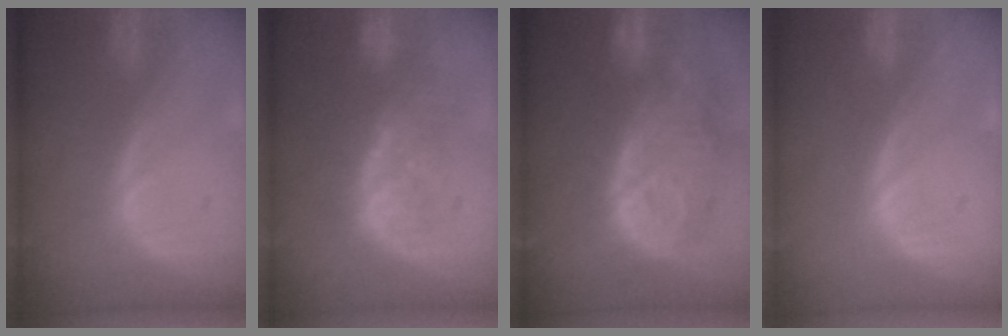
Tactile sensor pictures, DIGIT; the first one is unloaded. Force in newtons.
{"total": 9.2, "press": 8.3, "slide": 4.0}
{"total": 13.1, "press": 11.5, "slide": 6.4}
{"total": 0.0}